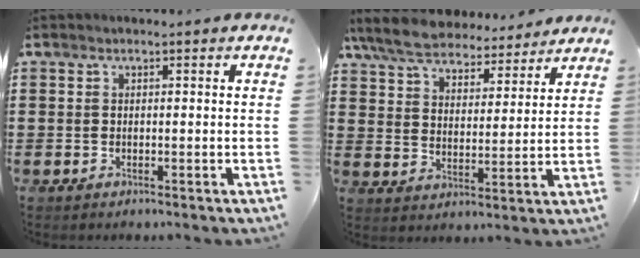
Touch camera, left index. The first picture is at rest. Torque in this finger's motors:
{"motor_torque": [1.44, -0.70, 1.05, 0.21]}